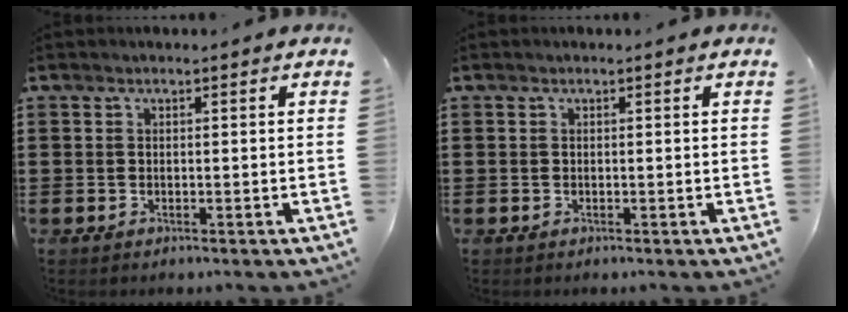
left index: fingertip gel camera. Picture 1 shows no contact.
{"total": 0.0}